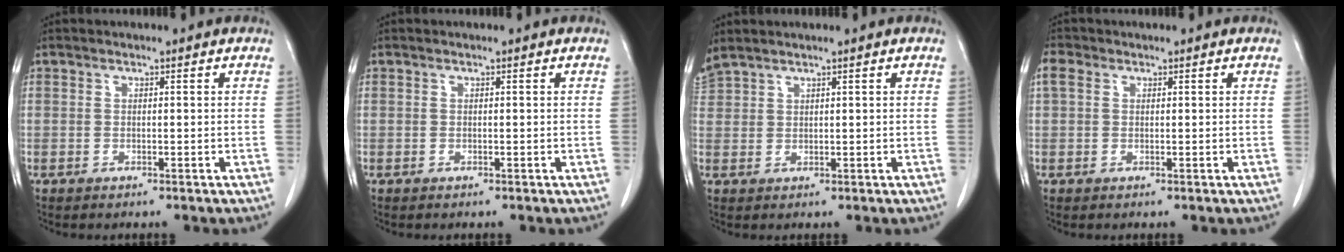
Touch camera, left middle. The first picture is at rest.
{"total": 0.0}
{"total": 2.1, "force": [2.1, 0.0, 0.5], "torque": [-0.022, 0.019, 0.050]}
{"total": 2.0, "force": [0.8, 1.5, 1.0], "torque": [-0.026, 0.016, 0.017]}